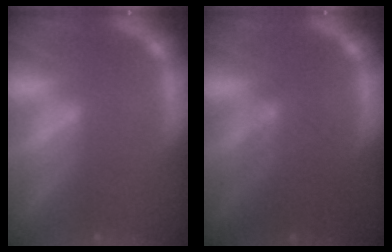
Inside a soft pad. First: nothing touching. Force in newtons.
{"total": 4.6}